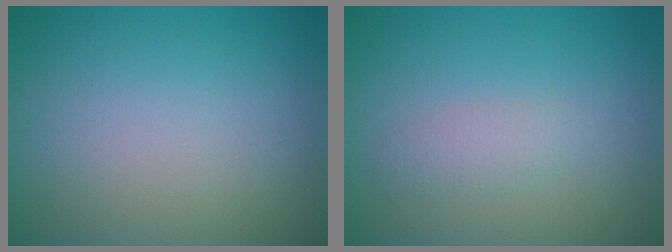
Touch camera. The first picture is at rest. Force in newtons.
{"total": 1.4, "press": 1.4, "slide": 0.1}